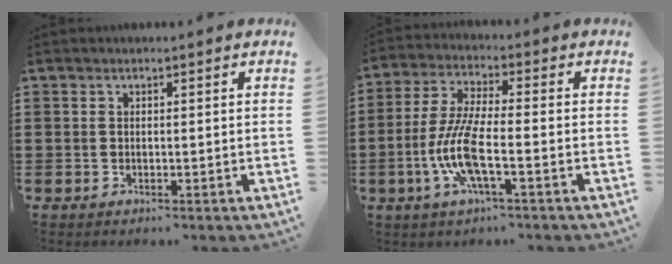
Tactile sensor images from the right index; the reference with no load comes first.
{"total": 8.5, "force": [-2.9, 2.0, 7.8], "torque": [-0.185, -0.016, -0.065]}